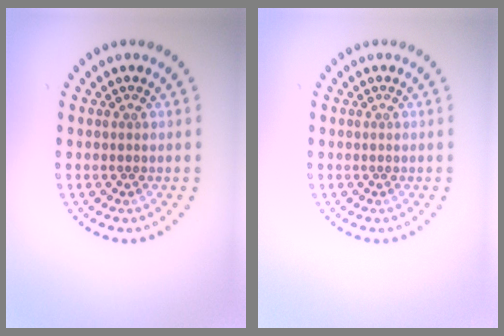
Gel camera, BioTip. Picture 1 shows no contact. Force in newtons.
{"total": 0.0}